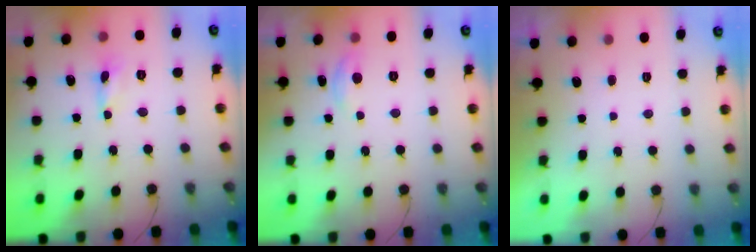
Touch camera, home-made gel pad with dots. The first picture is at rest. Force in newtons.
{"total": 3.9, "press": 3.9, "slide": 0.4}
{"total": 0.0}